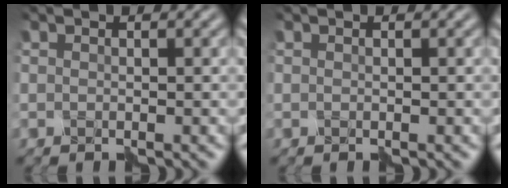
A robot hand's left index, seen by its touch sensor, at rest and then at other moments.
{"total": 0.0}